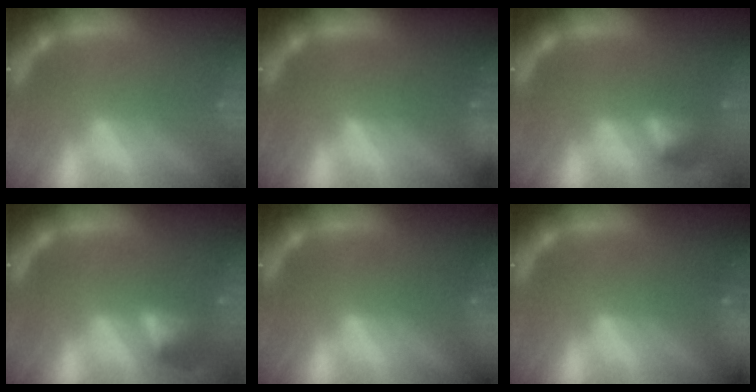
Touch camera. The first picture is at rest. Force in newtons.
{"total": 4.4}
{"total": 2.4}
{"total": 2.9}
{"total": 9.4}
{"total": 8.0}